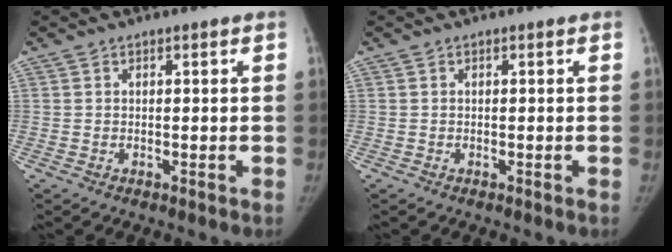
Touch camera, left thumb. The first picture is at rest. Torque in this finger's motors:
{"motor_torque": [0.14, -0.07, 0.05, 0.24, 0.03]}